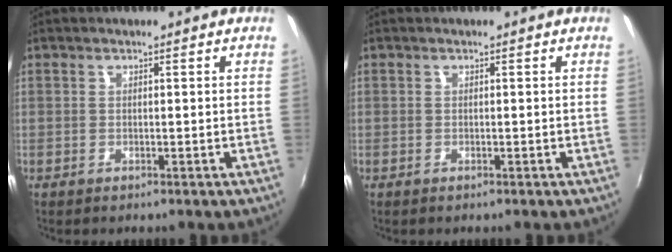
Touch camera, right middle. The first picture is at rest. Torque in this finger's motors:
{"motor_torque": [0.00, 0.00, 0.00, -0.01]}